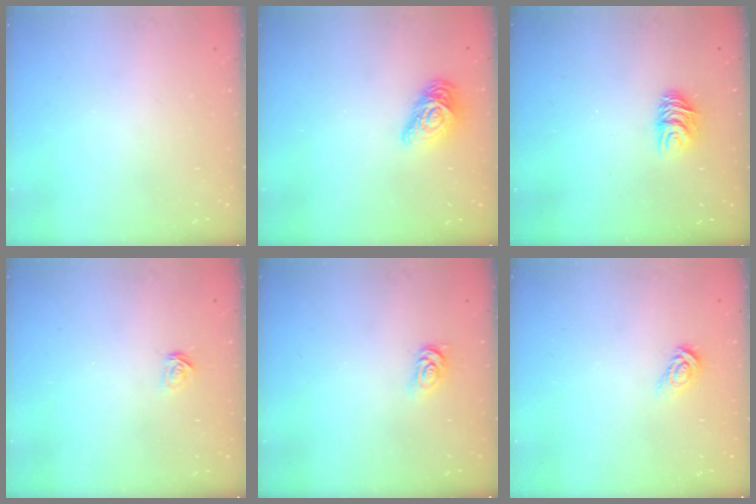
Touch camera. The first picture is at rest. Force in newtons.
{"total": 10.8, "press": 10.8, "slide": 0.5}
{"total": 6.9, "press": 6.9, "slide": 0.5}
{"total": 2.1, "press": 2.1, "slide": 0.1}
{"total": 2.5, "press": 2.5, "slide": 0.3}
{"total": 5.9, "press": 5.9, "slide": 0.4}